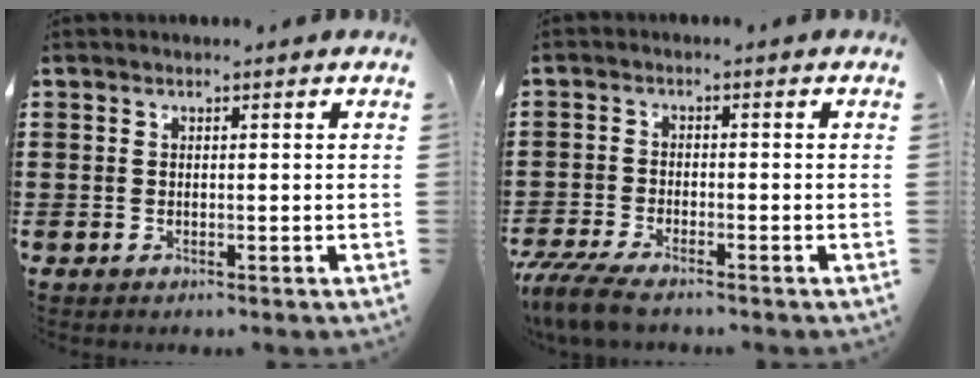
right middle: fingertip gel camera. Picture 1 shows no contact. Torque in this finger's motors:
{"motor_torque": [1.53, 0.00, 0.63, 0.21]}